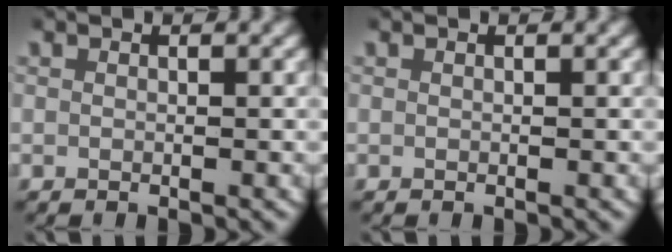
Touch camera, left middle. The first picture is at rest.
{"total": 0.0}